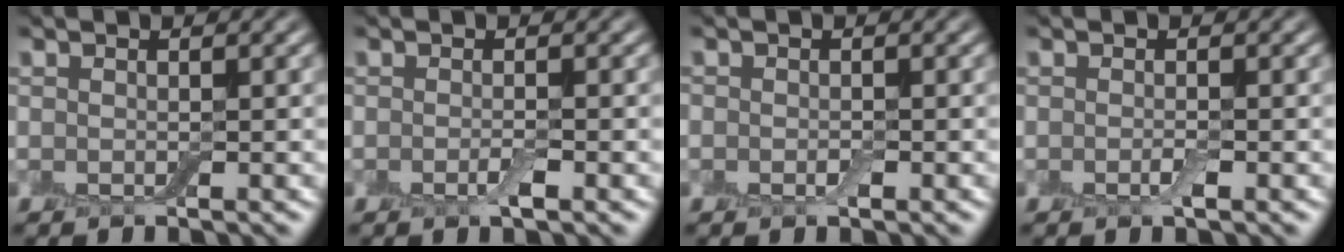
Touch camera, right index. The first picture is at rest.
{"total": 1.1, "force": [-0.5, 0.2, 1.0], "torque": [-0.018, -0.004, -0.011]}
{"total": 0.9, "force": [-0.3, 0.6, 0.6], "torque": [-0.008, 0.000, -0.006]}
{"total": 0.8, "force": [-0.3, 0.1, 0.7], "torque": [-0.014, -0.002, -0.007]}